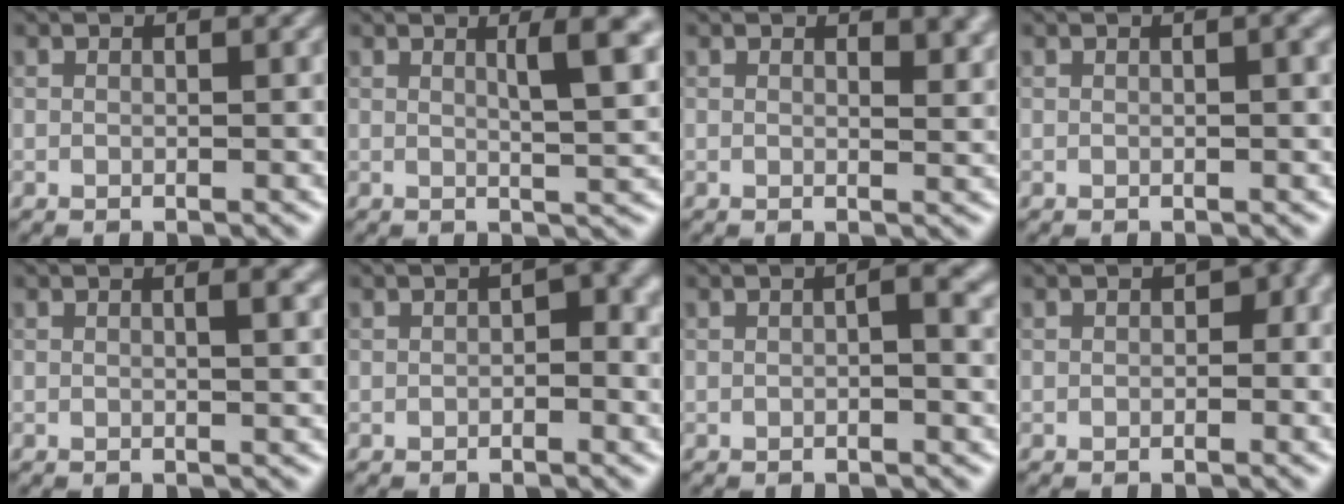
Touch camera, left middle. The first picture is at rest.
{"total": 4.7, "force": [1.7, 1.1, 4.3], "torque": [-0.049, 0.001, 0.023]}
{"total": 2.7, "force": [1.5, 1.0, 2.0], "torque": [-0.022, -0.001, 0.024]}
{"total": 1.7, "force": [0.3, 0.4, 1.6], "torque": [-0.020, 0.005, 0.002]}
{"total": 2.0, "force": [0.7, 0.6, 1.8], "torque": [-0.015, 0.004, 0.006]}
{"total": 2.1, "force": [-0.1, 1.1, 1.8], "torque": [-0.020, 0.002, -0.003]}
{"total": 1.8, "force": [0.0, 0.3, 1.8], "torque": [-0.026, 0.002, 0.000]}
{"total": 1.6, "force": [-0.1, 1.1, 1.1], "torque": [-0.012, 0.000, -0.004]}